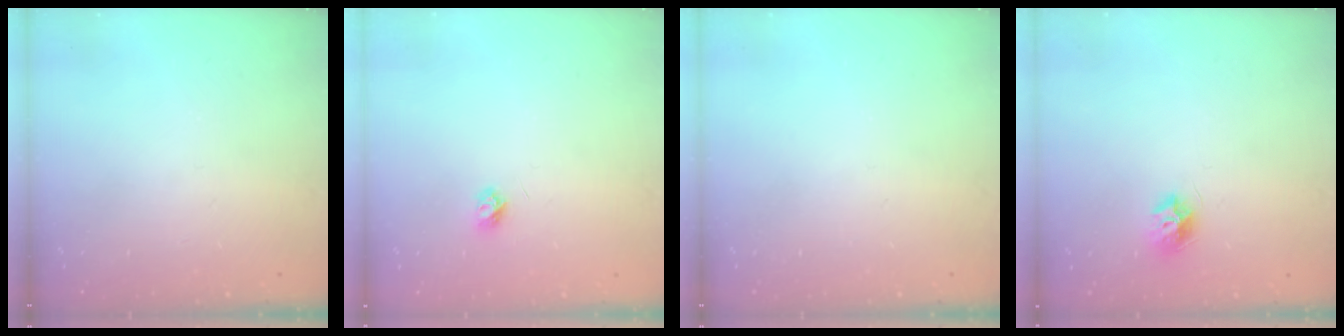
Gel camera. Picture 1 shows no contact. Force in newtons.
{"total": 3.7, "press": 3.7, "slide": 0.5}
{"total": 0.0}
{"total": 7.9, "press": 7.9, "slide": 0.4}